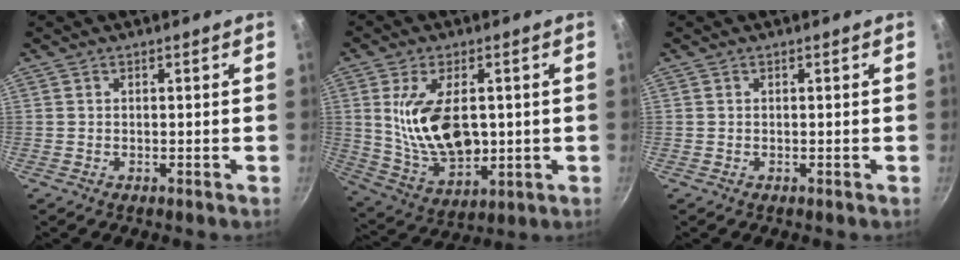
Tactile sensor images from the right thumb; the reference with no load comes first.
{"total": 15.2, "force": [1.4, 8.7, 12.4], "torque": [-0.205, -0.019, 0.040]}
{"total": 0.0}